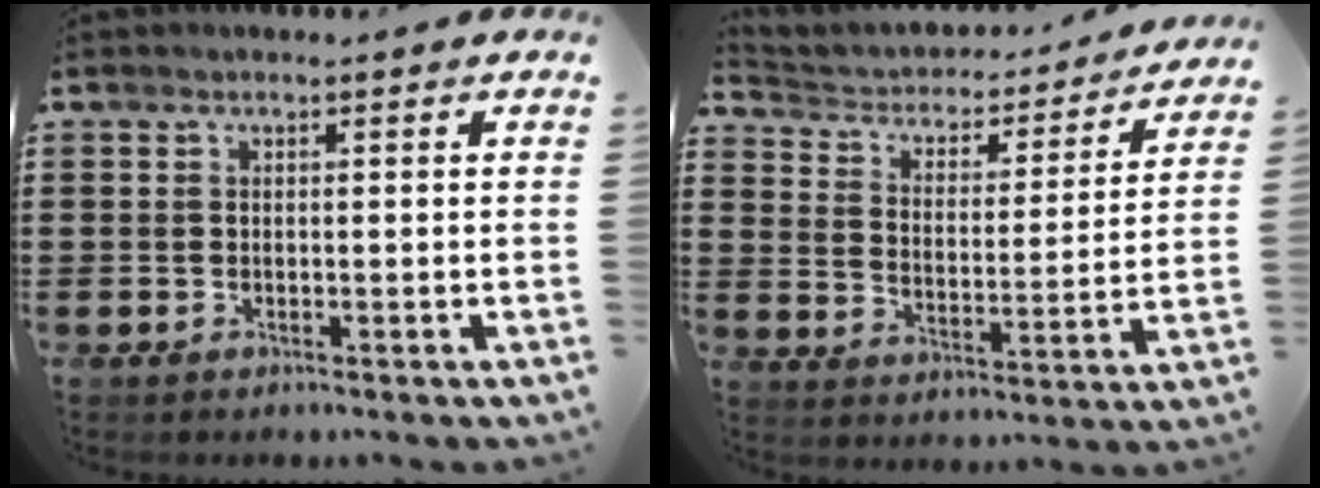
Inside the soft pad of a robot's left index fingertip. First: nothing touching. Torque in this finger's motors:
{"motor_torque": [1.55, -0.59, 0.37, 0.02]}